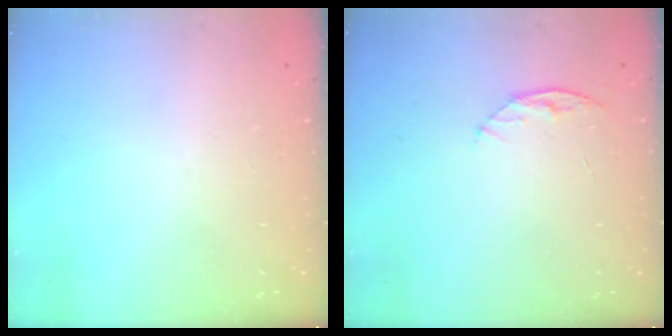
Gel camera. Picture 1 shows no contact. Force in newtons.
{"total": 5.1, "press": 5.1, "slide": 0.5}